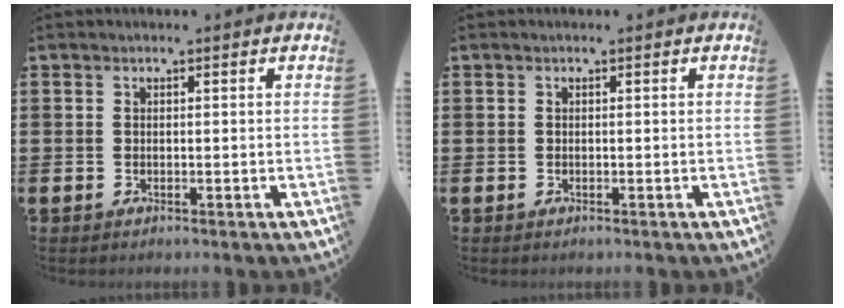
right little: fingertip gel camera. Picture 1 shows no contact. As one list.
[{"total": 0.0}]